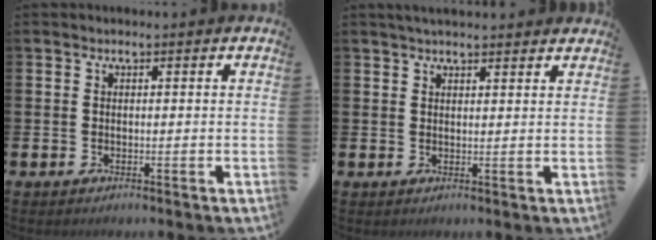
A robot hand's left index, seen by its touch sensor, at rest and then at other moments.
{"total": 2.4, "force": [2.3, 0.3, 0.6], "torque": [-0.014, -0.004, 0.042]}